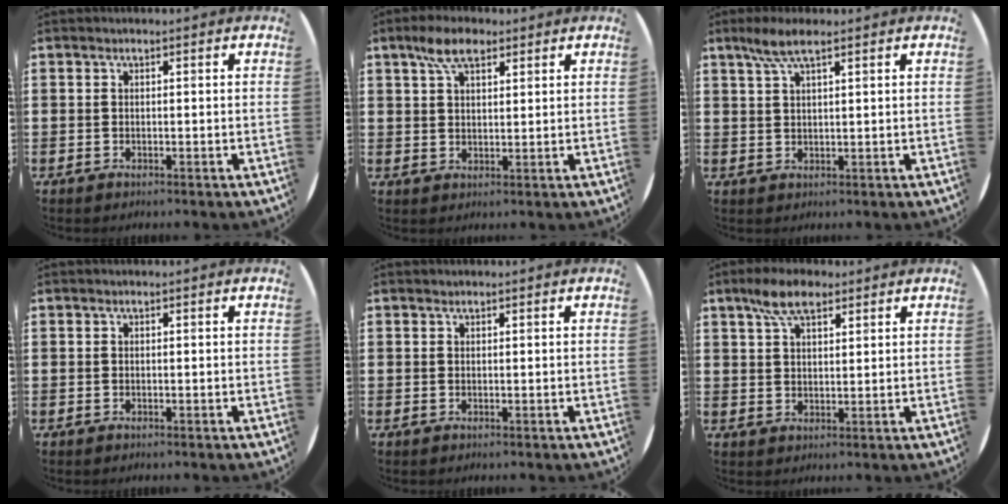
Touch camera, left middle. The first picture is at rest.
{"total": 5.6, "force": [3.7, 2.5, 3.3], "torque": [-0.057, 0.003, 0.064]}
{"total": 3.9, "force": [2.6, 0.7, 2.8], "torque": [-0.062, 0.005, 0.047]}
{"total": 0.0}
{"total": 0.0}
{"total": 6.1, "force": [4.2, 2.6, 3.5], "torque": [-0.064, -0.002, 0.074]}